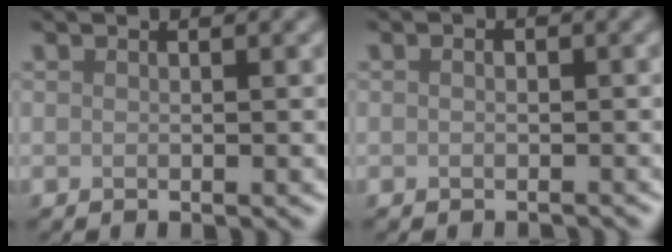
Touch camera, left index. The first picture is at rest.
{"total": 0.8, "force": [-0.2, 0.7, 0.4], "torque": [-0.002, -0.004, -0.005]}